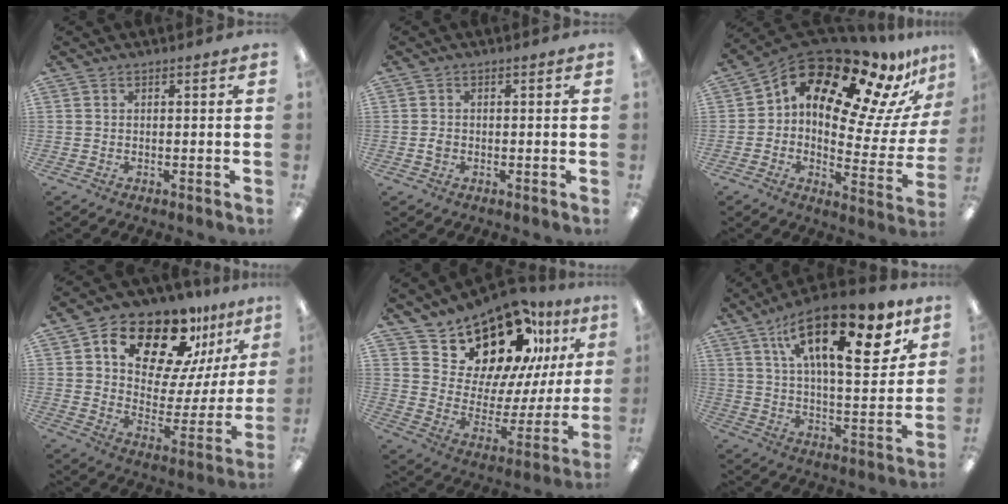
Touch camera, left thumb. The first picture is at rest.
{"total": 1.4, "force": [-0.2, 1.0, 1.0], "torque": [-0.018, 0.005, -0.006]}
{"total": 19.3, "force": [11.7, 8.8, 12.6], "torque": [-0.193, -0.090, 0.190]}
{"total": 19.2, "force": [14.4, 8.7, 9.2], "torque": [-0.150, -0.099, 0.246]}
{"total": 18.5, "force": [15.4, 8.0, 6.4], "torque": [-0.121, -0.114, 0.273]}
{"total": 22.6, "force": [12.6, 9.2, 16.4], "torque": [-0.252, -0.056, 0.201]}